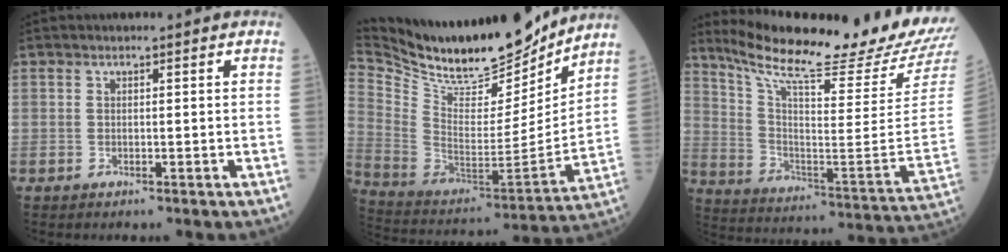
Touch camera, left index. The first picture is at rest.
{"total": 24.9, "force": [22.2, 5.8, 9.8], "torque": [-0.198, -0.043, 0.355]}
{"total": 25.6, "force": [22.7, -0.1, 11.9], "torque": [-0.207, -0.096, 0.322]}